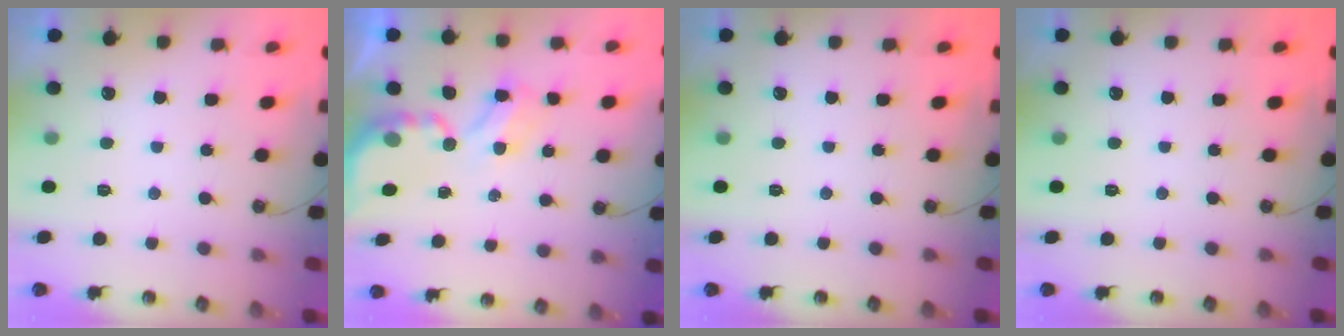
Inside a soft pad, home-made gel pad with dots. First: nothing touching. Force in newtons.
{"total": 3.7, "press": 3.7, "slide": 0.2}
{"total": 0.0}
{"total": 0.0}